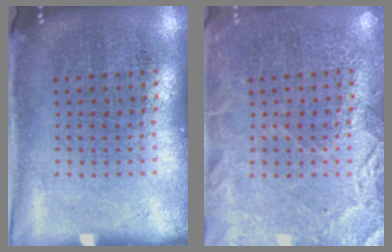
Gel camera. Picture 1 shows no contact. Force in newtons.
{"total": 3.5, "press": 3.4, "slide": 0.5}